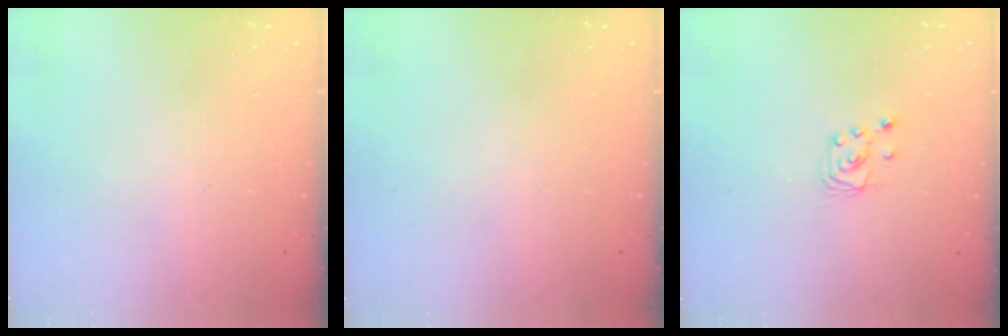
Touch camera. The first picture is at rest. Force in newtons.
{"total": 0.0}
{"total": 2.7, "press": 2.7, "slide": 0.2}